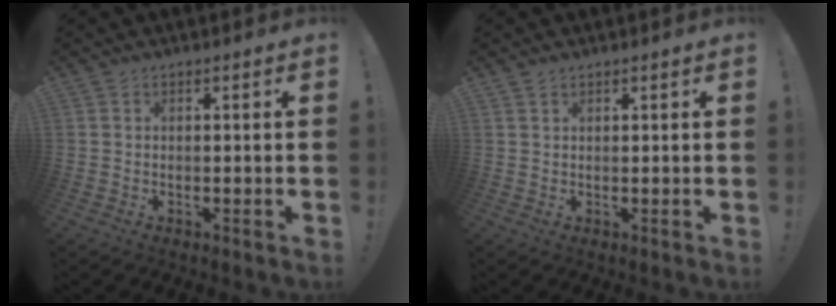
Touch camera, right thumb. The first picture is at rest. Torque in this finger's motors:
{"motor_torque": [-0.59, -0.03, -0.01, 0.00, 0.10]}